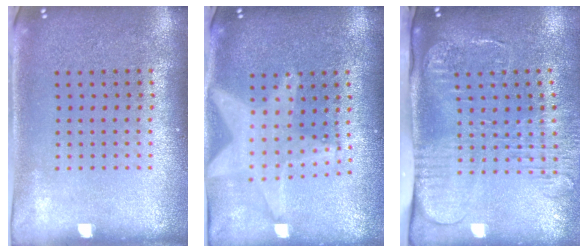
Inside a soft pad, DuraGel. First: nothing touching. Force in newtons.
{"total": 2.1, "press": 1.7, "slide": 1.2}
{"total": 2.7, "press": 2.0, "slide": 1.7}